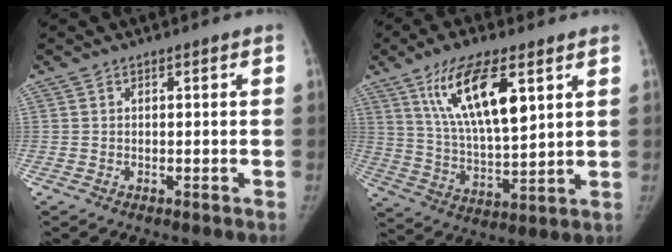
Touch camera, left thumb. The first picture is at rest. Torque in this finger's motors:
{"motor_torque": [1.95, 1.79, 1.39, -1.38, 0.59]}